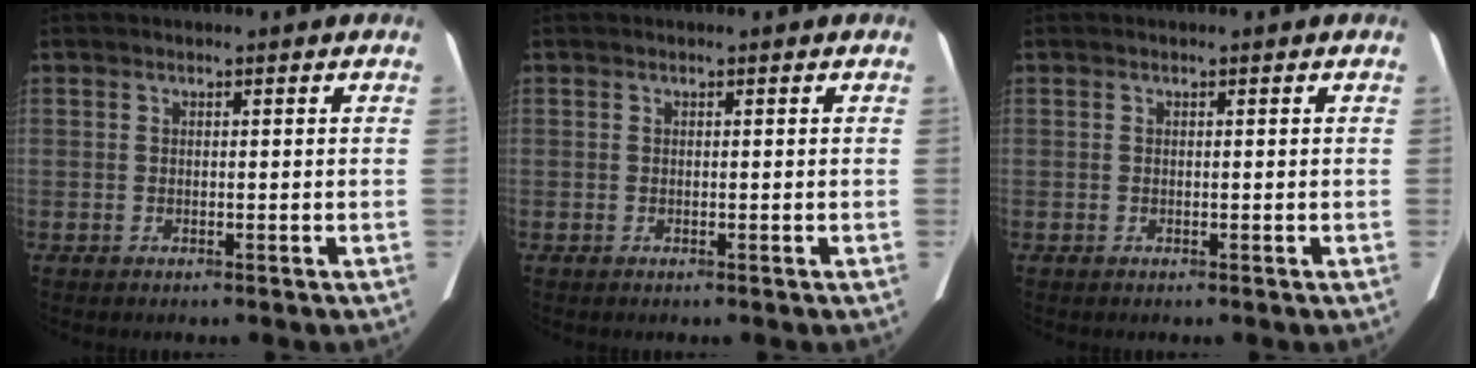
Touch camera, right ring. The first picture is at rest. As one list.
[{"total": 0.0}, {"total": 0.0}]